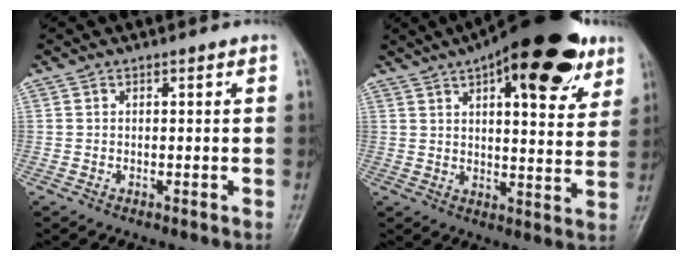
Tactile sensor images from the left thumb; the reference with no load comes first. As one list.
[{"total": 22.2, "force": [12.4, 8.2, 16.5], "torque": [-0.208, -0.019, 0.175]}]